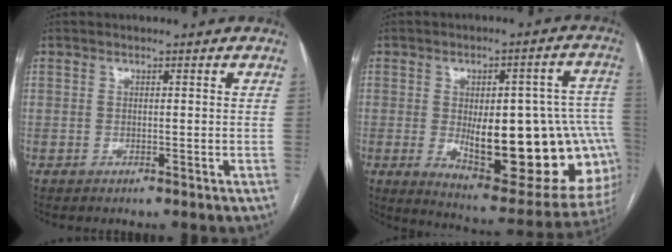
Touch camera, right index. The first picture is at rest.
{"total": 25.3, "force": [-3.6, 8.7, 23.5], "torque": [-0.232, 0.015, -0.021]}